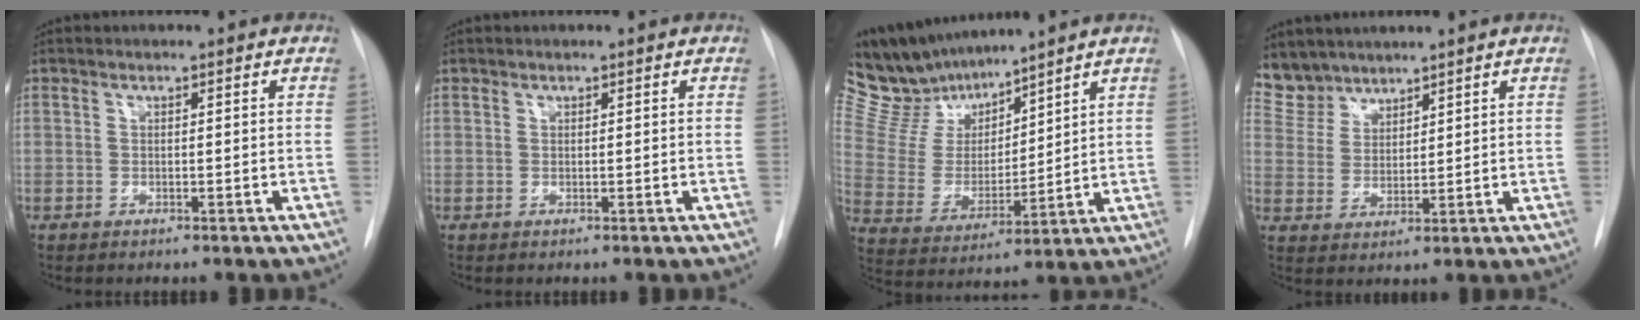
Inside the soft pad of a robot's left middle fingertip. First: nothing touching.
{"total": 0.0}
{"total": 12.8, "force": [11.7, 3.6, 3.7], "torque": [-0.089, 0.011, 0.239]}
{"total": 5.8, "force": [5.3, 2.3, -0.3], "torque": [0.005, 0.004, 0.118]}